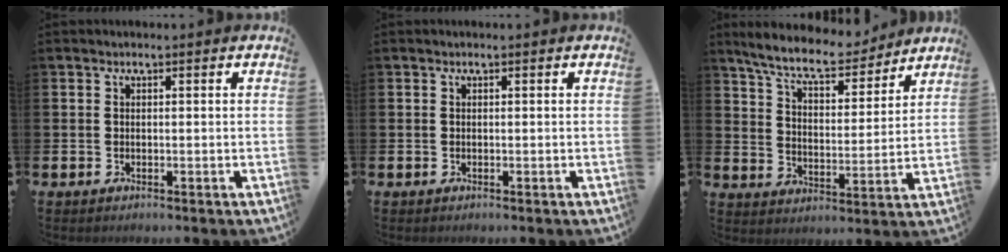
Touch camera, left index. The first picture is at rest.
{"total": 0.0}
{"total": 8.8, "force": [8.1, 1.6, 2.9], "torque": [-0.086, -0.048, 0.143]}